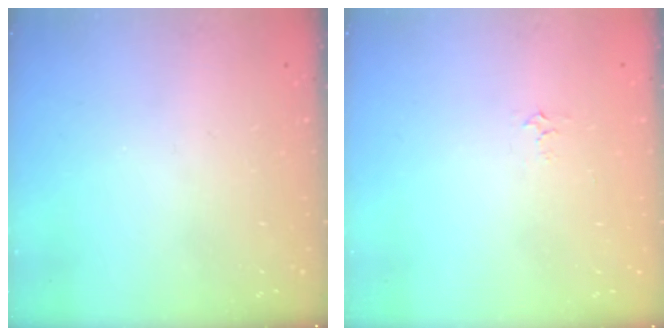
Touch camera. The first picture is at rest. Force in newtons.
{"total": 3.2, "press": 3.1, "slide": 0.5}